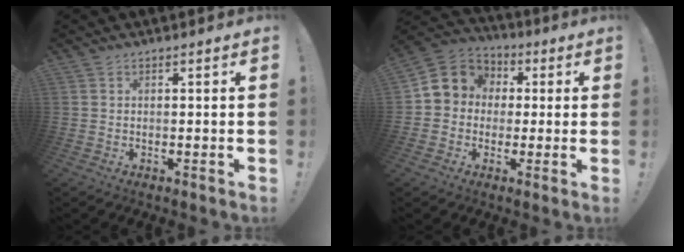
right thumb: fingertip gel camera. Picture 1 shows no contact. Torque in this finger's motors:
{"motor_torque": [0.06, 0.21, 0.27, -0.23, 0.02]}